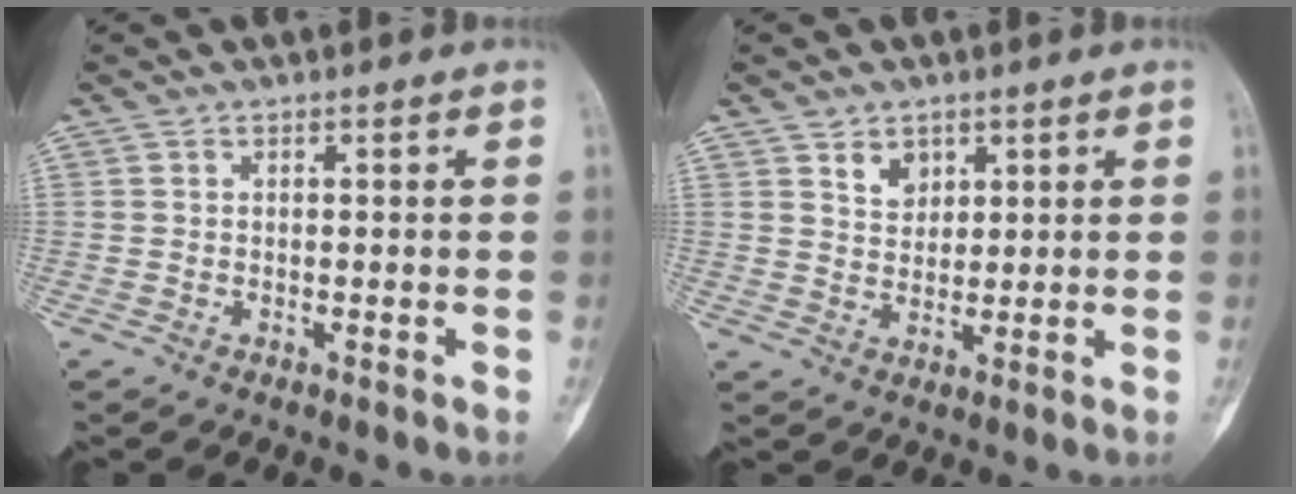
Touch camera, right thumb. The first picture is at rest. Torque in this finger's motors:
{"motor_torque": [-0.71, 0.63, 0.39, 0.59, 0.10]}